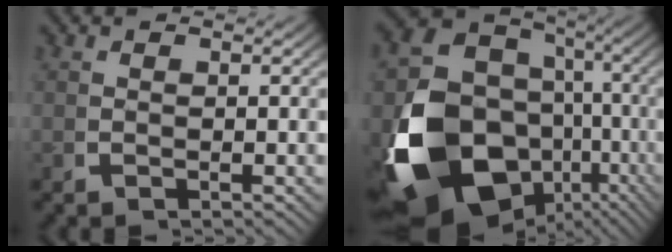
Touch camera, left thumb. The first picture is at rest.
{"total": 23.2, "force": [-5.1, 16.1, 15.9], "torque": [-0.339, -0.092, -0.050]}